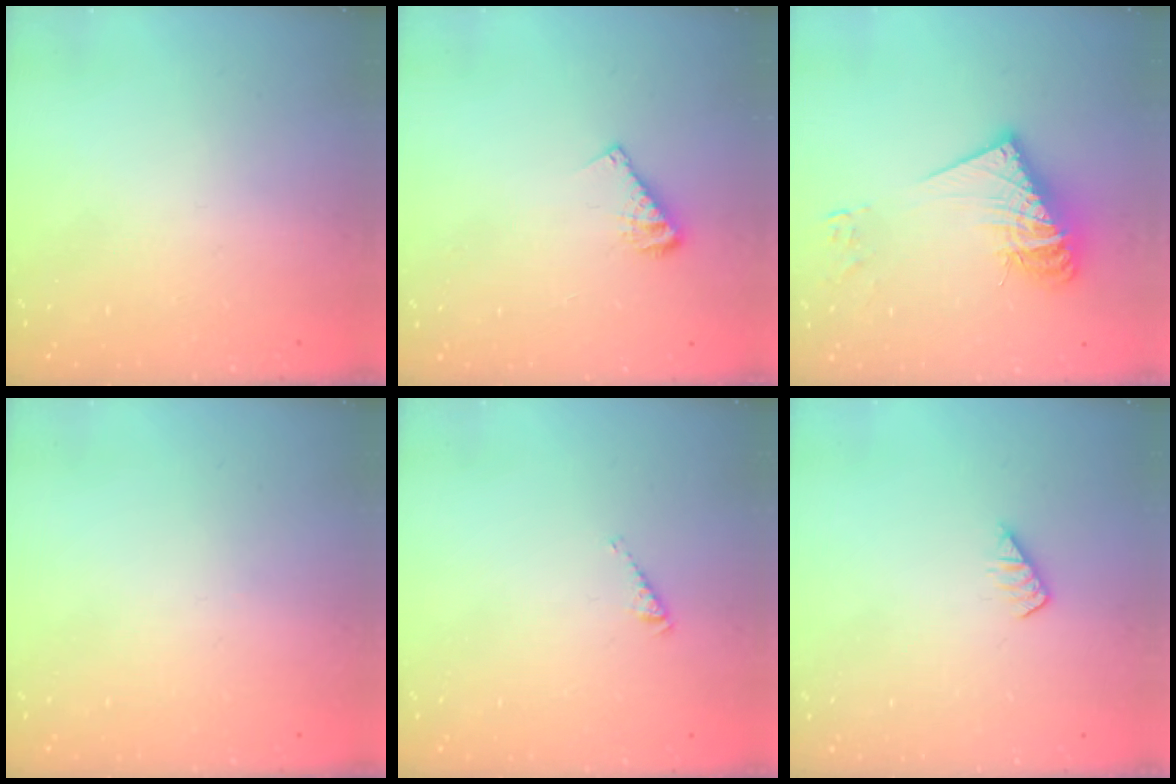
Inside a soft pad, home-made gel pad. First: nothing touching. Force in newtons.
{"total": 6.7, "press": 6.7, "slide": 0.3}
{"total": 16.1, "press": 16.0, "slide": 1.7}
{"total": 0.0}
{"total": 3.0, "press": 2.9, "slide": 0.4}
{"total": 1.6, "press": 1.5, "slide": 0.3}